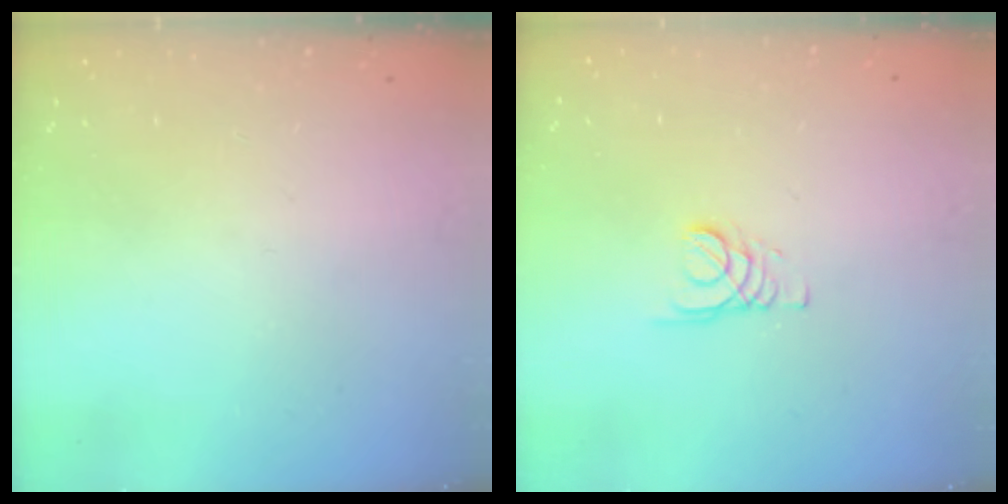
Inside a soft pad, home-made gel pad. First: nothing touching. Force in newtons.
{"total": 1.8, "press": 1.8, "slide": 0.2}